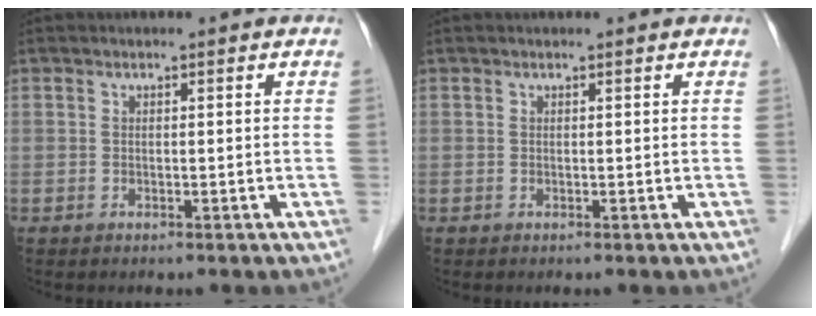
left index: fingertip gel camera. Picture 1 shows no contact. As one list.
[{"total": 0.6, "force": [0.5, 0.0, 0.2], "torque": [-0.005, 0.001, 0.008]}]